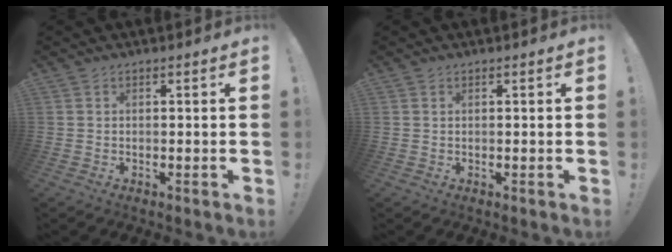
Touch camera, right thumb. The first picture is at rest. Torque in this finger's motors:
{"motor_torque": [-0.22, 0.01, -0.17, 0.23, -0.01]}